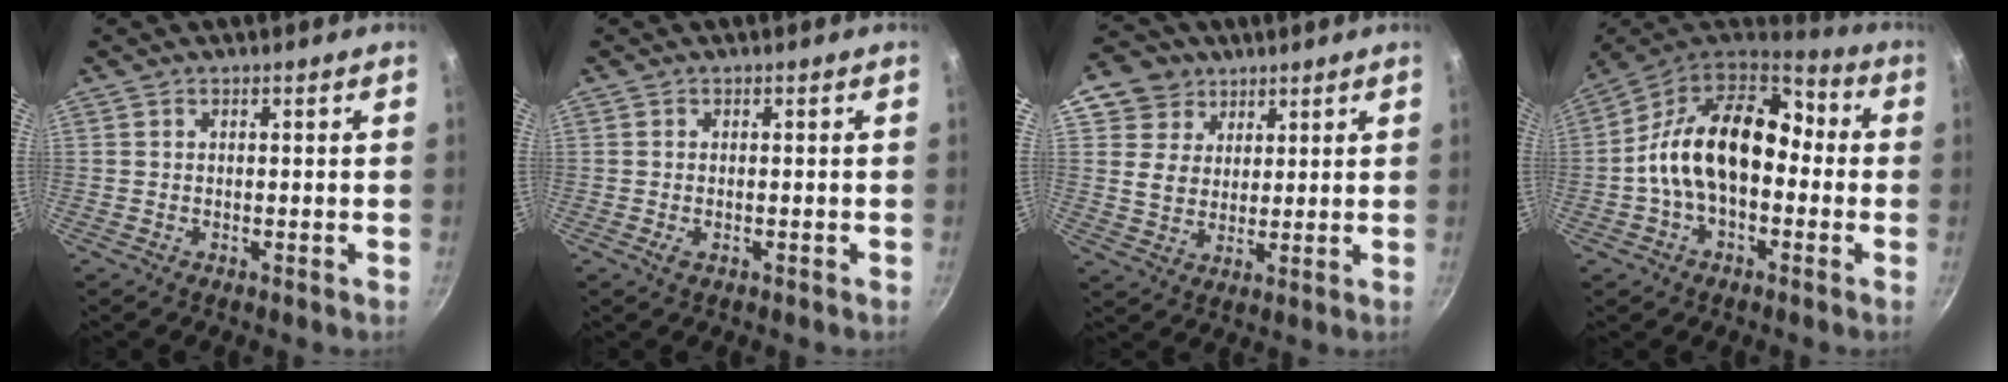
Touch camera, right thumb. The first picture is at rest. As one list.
[{"total": 1.4, "force": [-0.5, 0.7, 1.1], "torque": [-0.022, -0.001, -0.008]}, {"total": 7.7, "force": [4.0, 6.3, 1.5], "torque": [0.012, -0.003, 0.065]}, {"total": 18.3, "force": [-1.0, 11.9, 13.8], "torque": [-0.207, 0.050, -0.036]}]